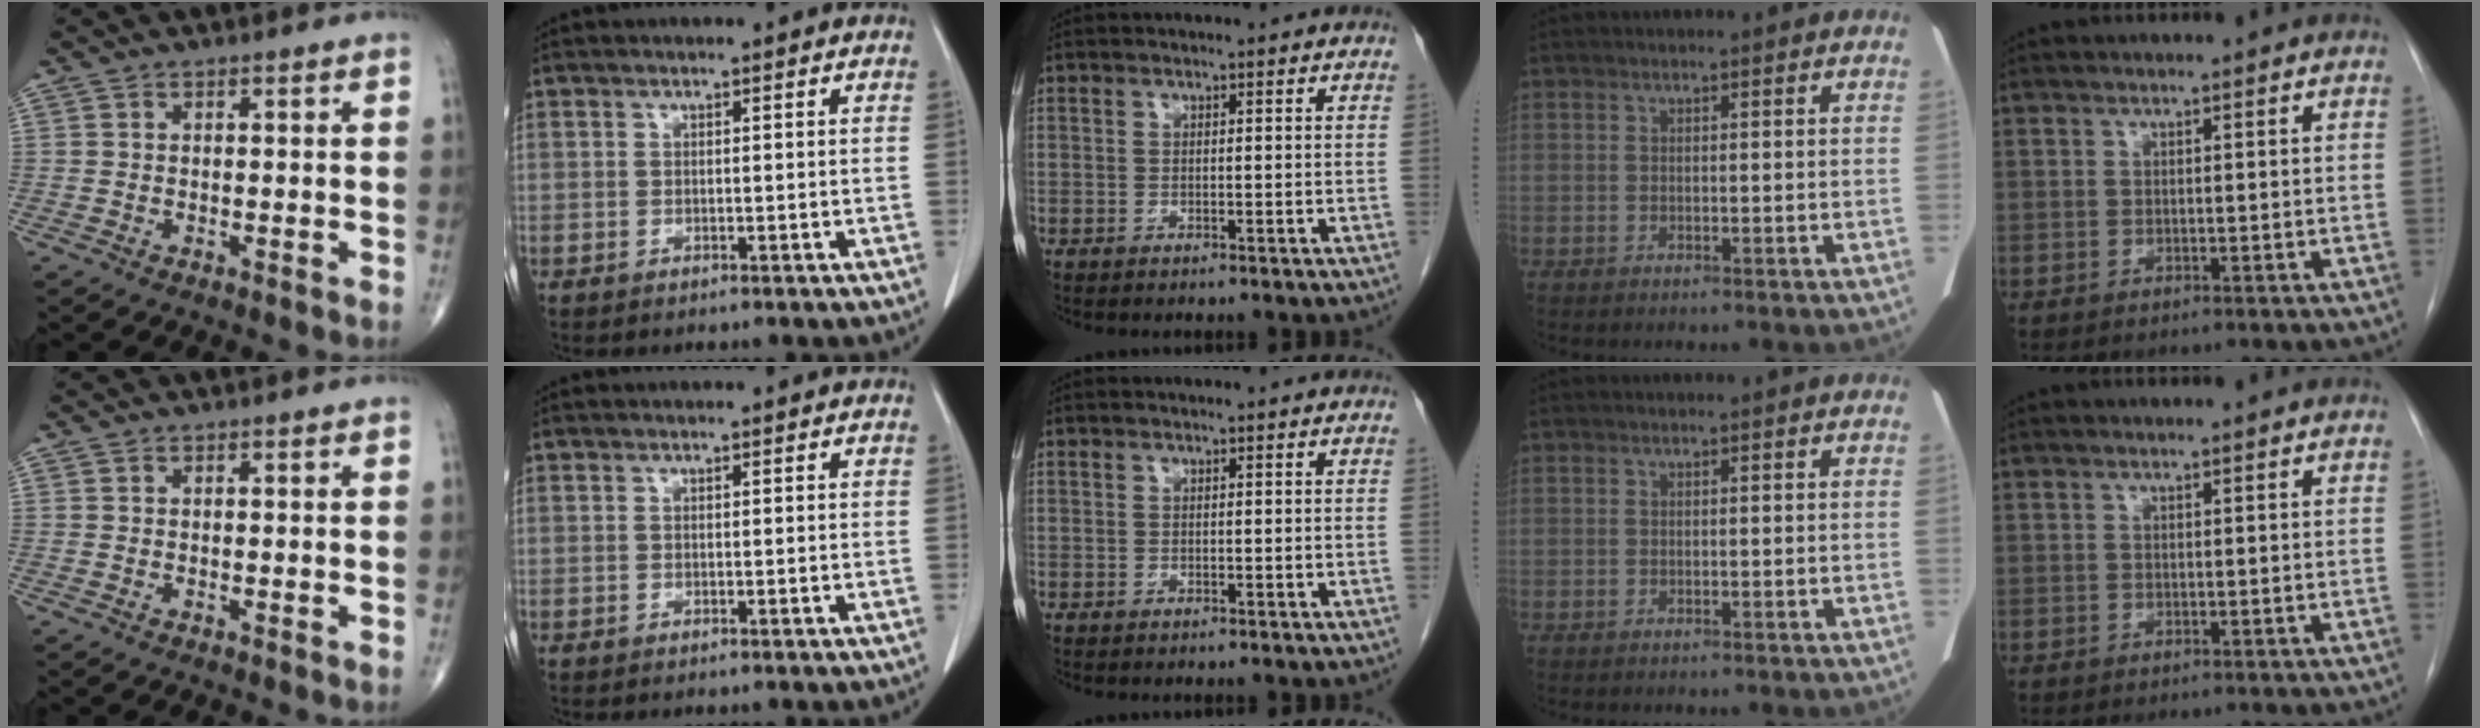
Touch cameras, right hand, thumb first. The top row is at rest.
{}